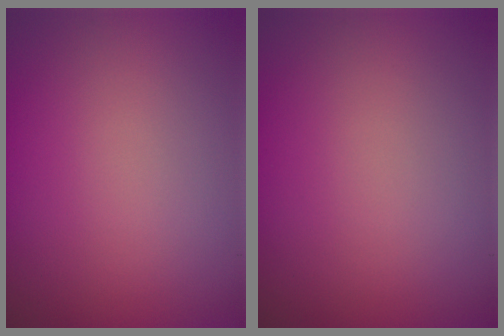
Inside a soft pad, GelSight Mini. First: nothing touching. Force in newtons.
{"total": 0.0}